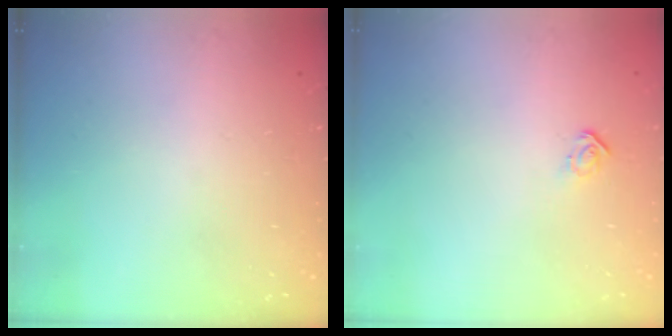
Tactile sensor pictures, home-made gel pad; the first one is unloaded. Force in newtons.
{"total": 3.9, "press": 3.9, "slide": 0.2}